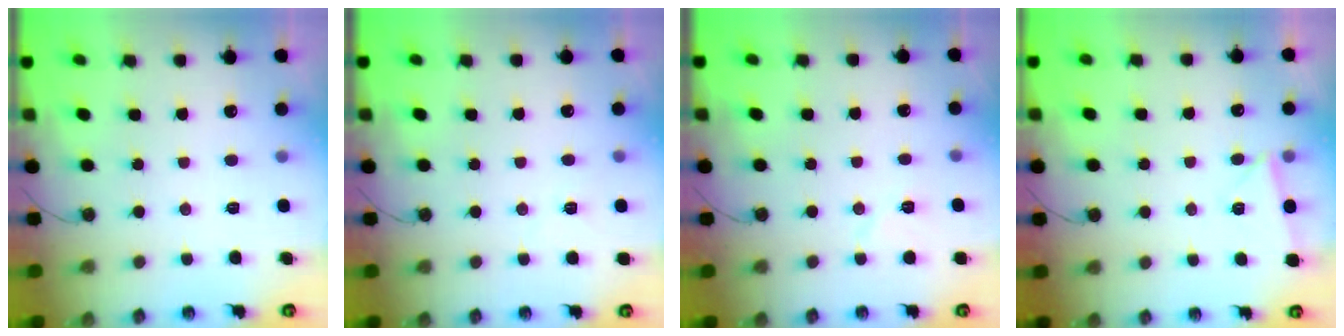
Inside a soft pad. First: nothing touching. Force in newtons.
{"total": 4.0, "press": 3.1, "slide": 2.6}
{"total": 6.0, "press": 5.9, "slide": 1.1}
{"total": 3.8, "press": 3.2, "slide": 2.1}